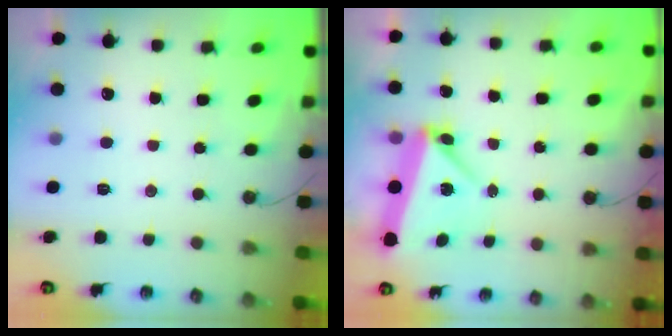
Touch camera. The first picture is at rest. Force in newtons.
{"total": 6.1, "press": 4.5, "slide": 4.0}